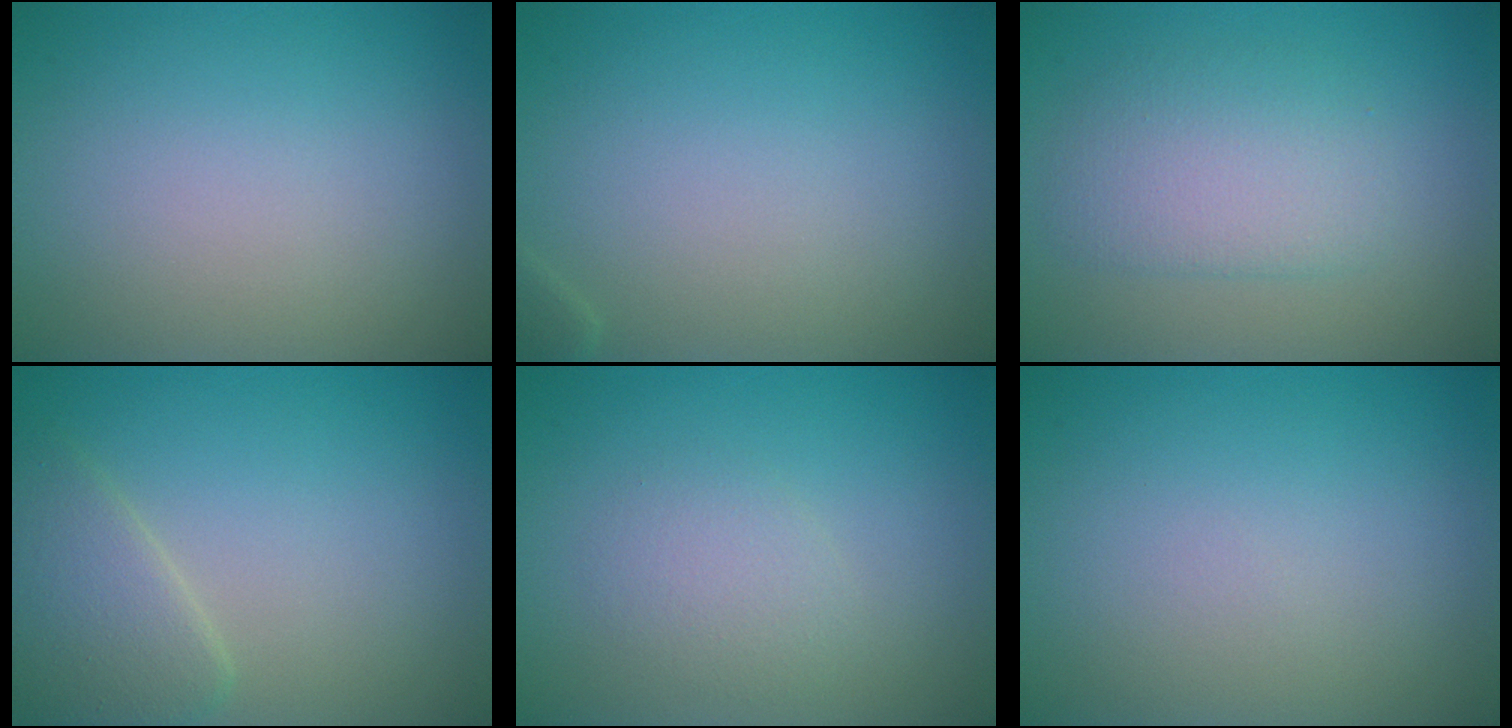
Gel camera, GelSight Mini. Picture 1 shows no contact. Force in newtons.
{"total": 0.6, "press": 0.6, "slide": 0.0}
{"total": 3.6, "press": 3.6, "slide": 0.2}
{"total": 3.3, "press": 3.3, "slide": 0.3}
{"total": 1.7, "press": 1.7, "slide": 0.0}
{"total": 0.0}